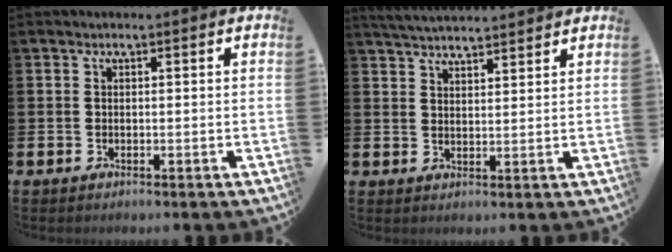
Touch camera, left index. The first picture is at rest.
{"total": 4.1, "force": [4.1, 0.2, 0.4], "torque": [-0.021, -0.019, 0.076]}